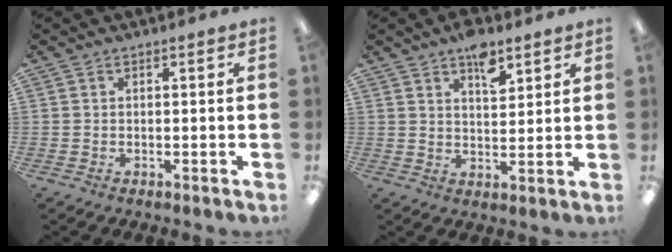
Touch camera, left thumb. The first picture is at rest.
{"total": 7.0, "force": [4.7, 3.3, 4.0], "torque": [-0.043, -0.028, 0.078]}